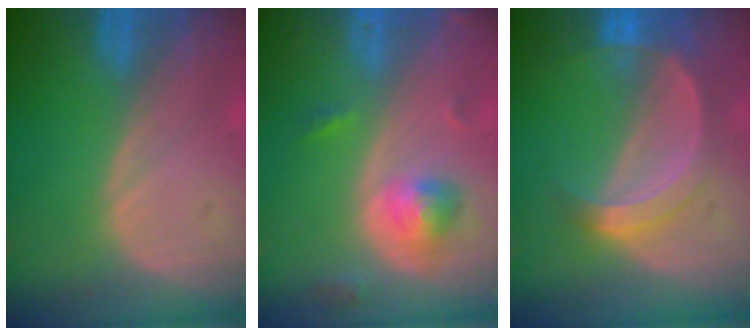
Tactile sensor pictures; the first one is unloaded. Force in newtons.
{"total": 5.0, "press": 4.9, "slide": 1.0}
{"total": 5.9, "press": 5.5, "slide": 2.1}